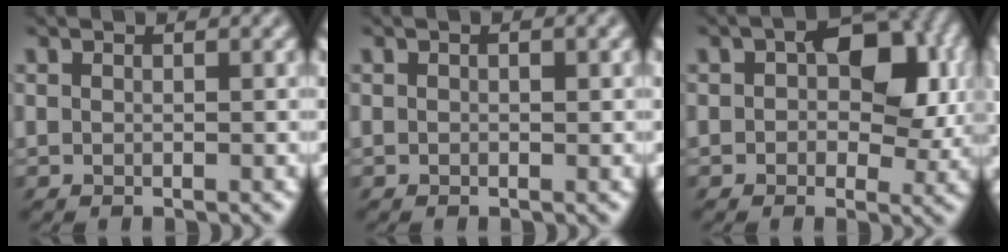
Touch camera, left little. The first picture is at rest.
{"total": 1.1, "force": [0.1, 0.6, 1.0], "torque": [-0.020, 0.001, 0.002]}
{"total": 9.9, "force": [1.2, 6.1, 7.6], "torque": [-0.131, -0.001, 0.017]}